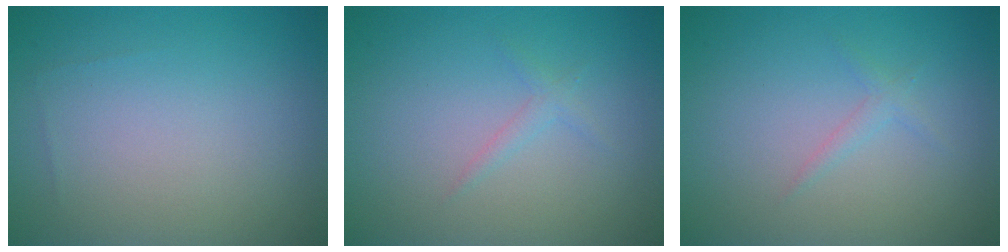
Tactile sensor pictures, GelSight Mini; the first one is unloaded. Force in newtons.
{"total": 1.0, "press": 1.0, "slide": 0.0}
{"total": 1.0, "press": 1.0, "slide": 0.0}